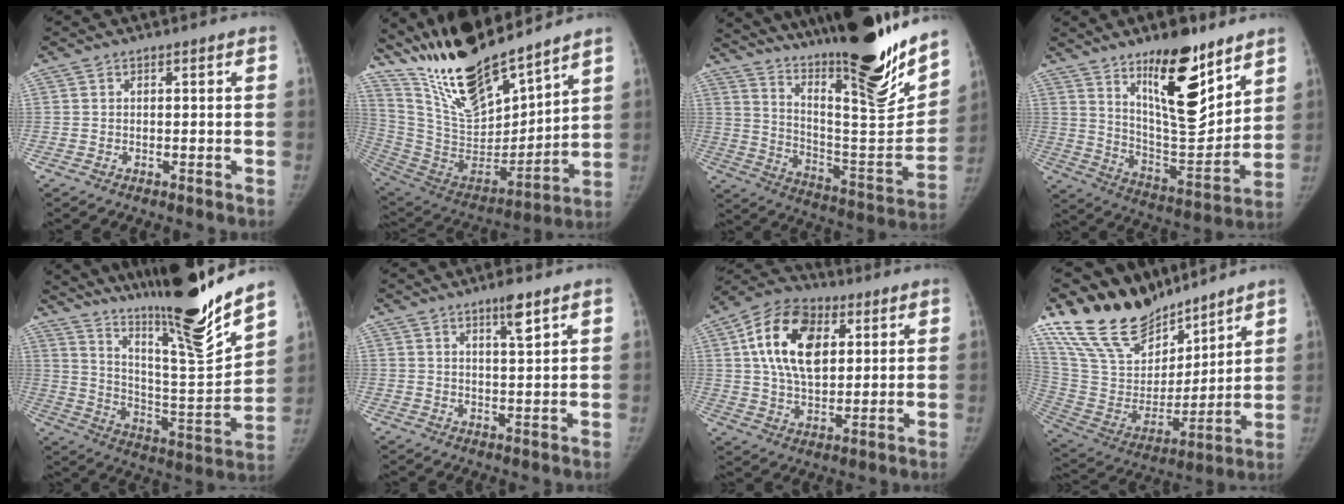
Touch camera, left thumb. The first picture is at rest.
{"total": 23.4, "force": [19.3, 6.4, 11.6], "torque": [-0.172, -0.110, 0.358]}
{"total": 32.0, "force": [24.9, 4.7, 19.5], "torque": [-0.282, -0.142, 0.375]}
{"total": 19.2, "force": [11.6, 6.8, 13.7], "torque": [-0.169, -0.090, 0.200]}
{"total": 25.9, "force": [20.6, 1.3, 15.6], "torque": [-0.227, -0.128, 0.334]}
{"total": 4.4, "force": [2.8, 0.6, 3.3], "torque": [-0.051, -0.019, 0.047]}
{"total": 16.5, "force": [4.8, 10.3, 12.0], "torque": [-0.191, -0.004, 0.081]}
{"total": 23.2, "force": [18.3, 11.1, 9.0], "torque": [-0.141, -0.085, 0.344]}